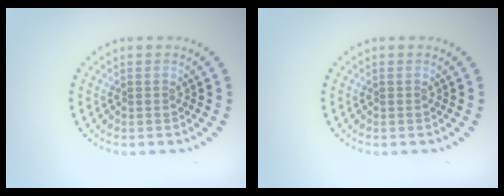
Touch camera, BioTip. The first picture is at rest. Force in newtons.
{"total": 0.0}